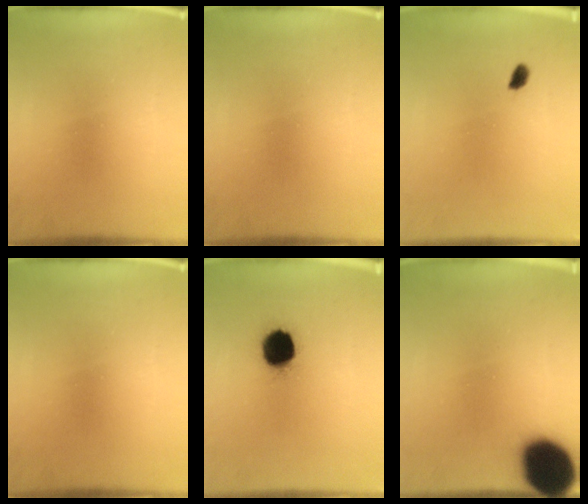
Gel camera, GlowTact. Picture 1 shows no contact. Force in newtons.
{"total": 0.0}
{"total": 1.5}
{"total": 0.0}
{"total": 11.9}
{"total": 19.4}